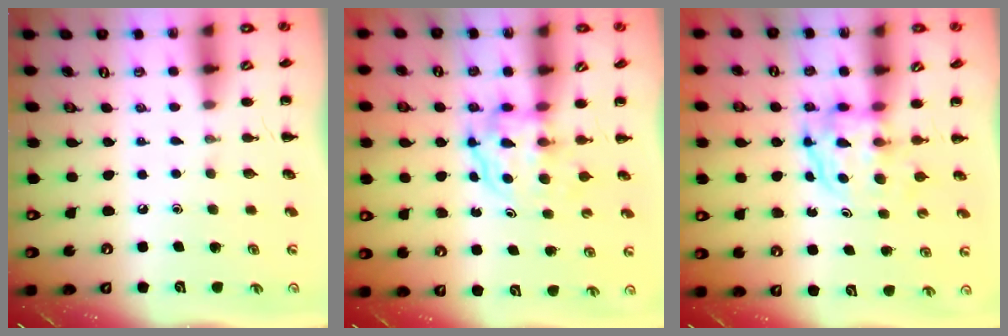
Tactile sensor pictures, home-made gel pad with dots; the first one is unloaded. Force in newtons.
{"total": 3.9, "press": 3.9, "slide": 0.2}
{"total": 3.9, "press": 3.9, "slide": 0.3}